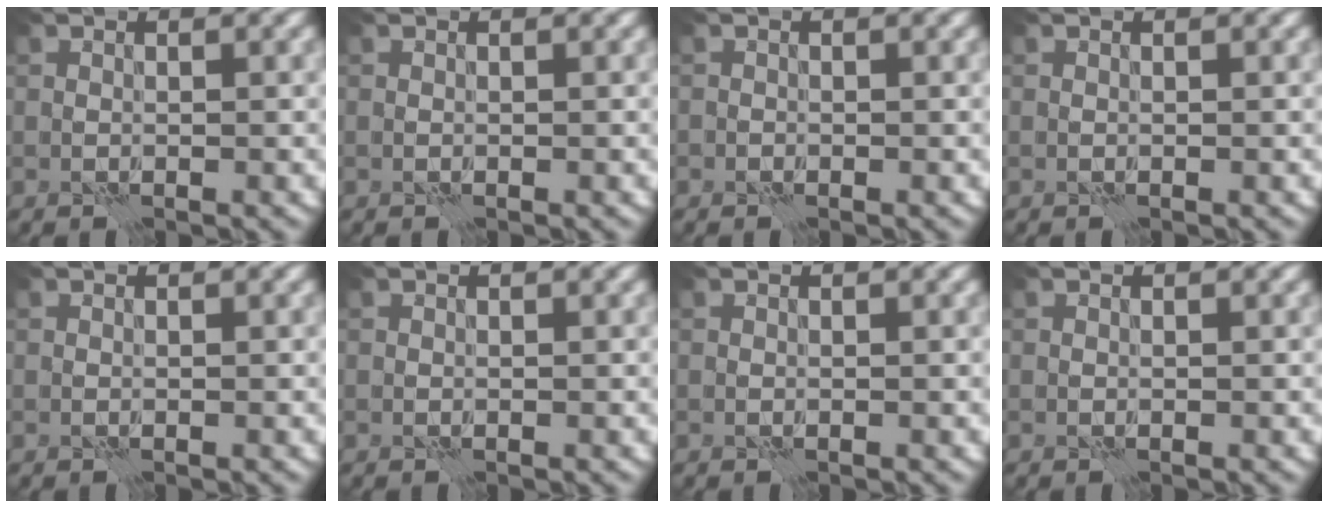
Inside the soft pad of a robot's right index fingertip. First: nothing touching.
{"total": 0.0}
{"total": 0.6, "force": [-0.6, 0.1, -0.2], "torque": [0.007, -0.003, -0.015]}
{"total": 0.0}
{"total": 0.0}
{"total": 0.0}
{"total": 0.0}
{"total": 0.0}